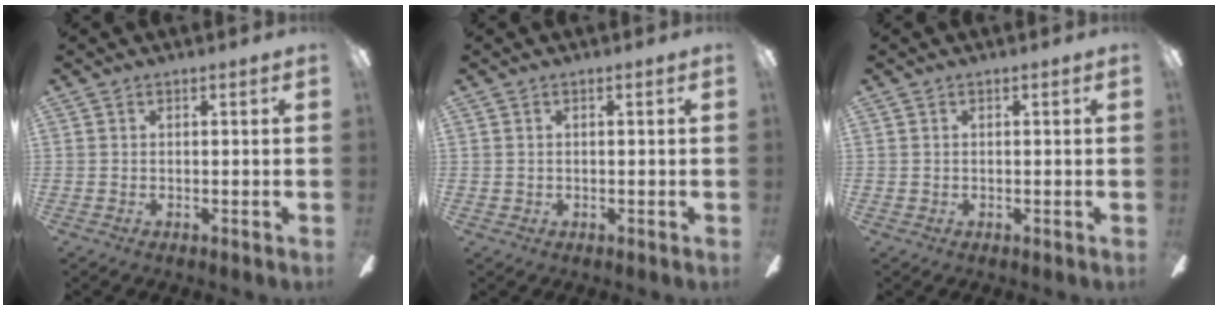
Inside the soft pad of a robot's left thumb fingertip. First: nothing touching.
{"total": 0.8, "force": [0.2, 0.8, 0.1], "torque": [-0.003, 0.006, 0.003]}
{"total": 0.6, "force": [0.1, 0.6, 0.1], "torque": [-0.001, 0.005, 0.001]}